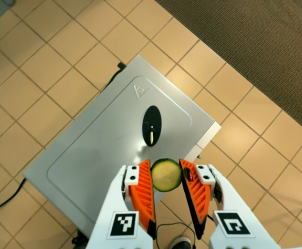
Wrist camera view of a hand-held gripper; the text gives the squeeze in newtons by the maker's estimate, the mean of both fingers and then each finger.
{"total": 8.9, "left": 9.0, "right": 8.8}